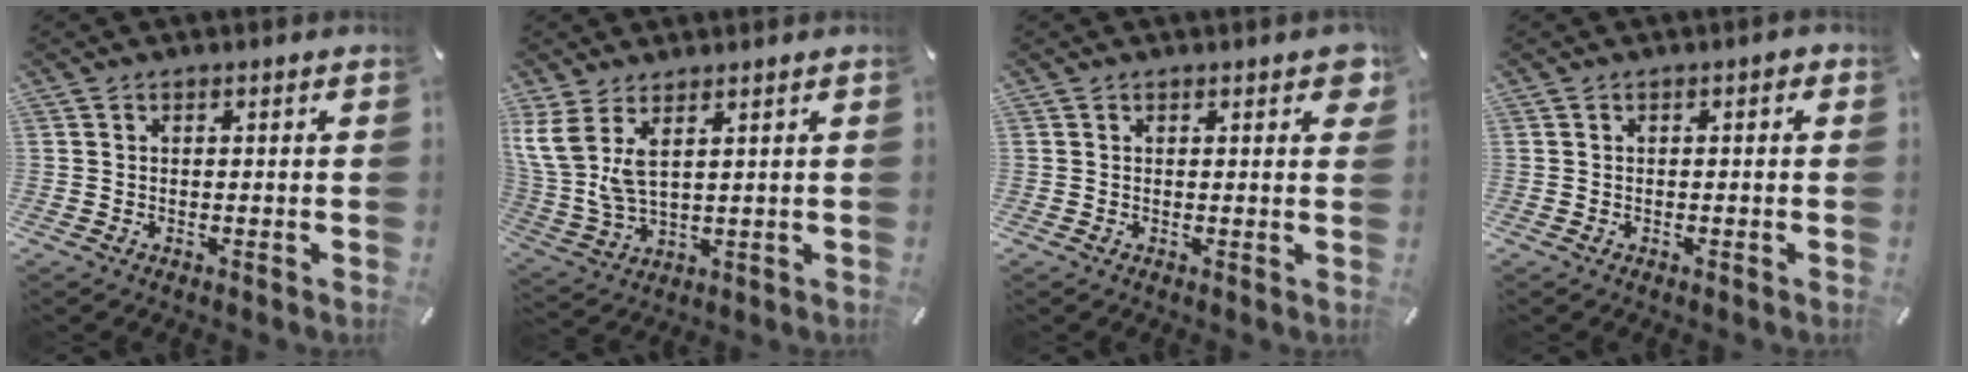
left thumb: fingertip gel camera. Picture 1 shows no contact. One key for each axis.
{"total": 8.6, "fx": 4.6, "fy": 3.8, "fz": 6.2, "tx": -0.164, "ty": -0.026, "tz": 0.083}
{"total": 2.4, "fx": 1.1, "fy": 1.0, "fz": 1.9, "tx": -0.017, "ty": -0.005, "tz": 0.013}
{"total": 1.0, "fx": -0.3, "fy": 0.5, "fz": 0.8, "tx": -0.014, "ty": 0.003, "tz": -0.006}